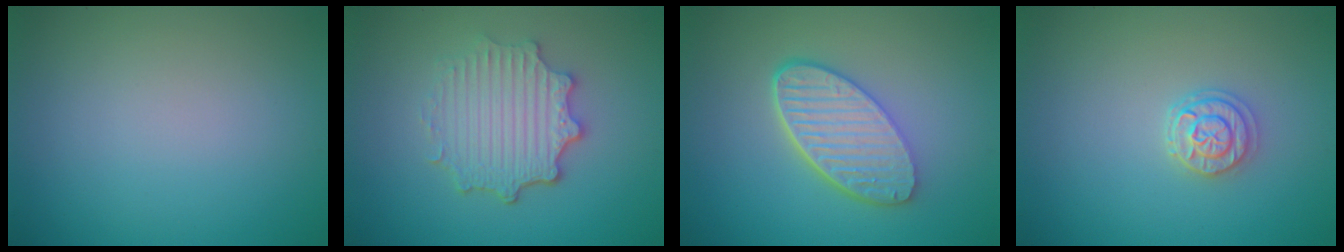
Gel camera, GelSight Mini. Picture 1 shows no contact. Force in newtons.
{"total": 4.9, "press": 3.7, "slide": 3.1}
{"total": 6.0, "press": 4.5, "slide": 3.9}
{"total": 2.2, "press": 2.0, "slide": 0.8}